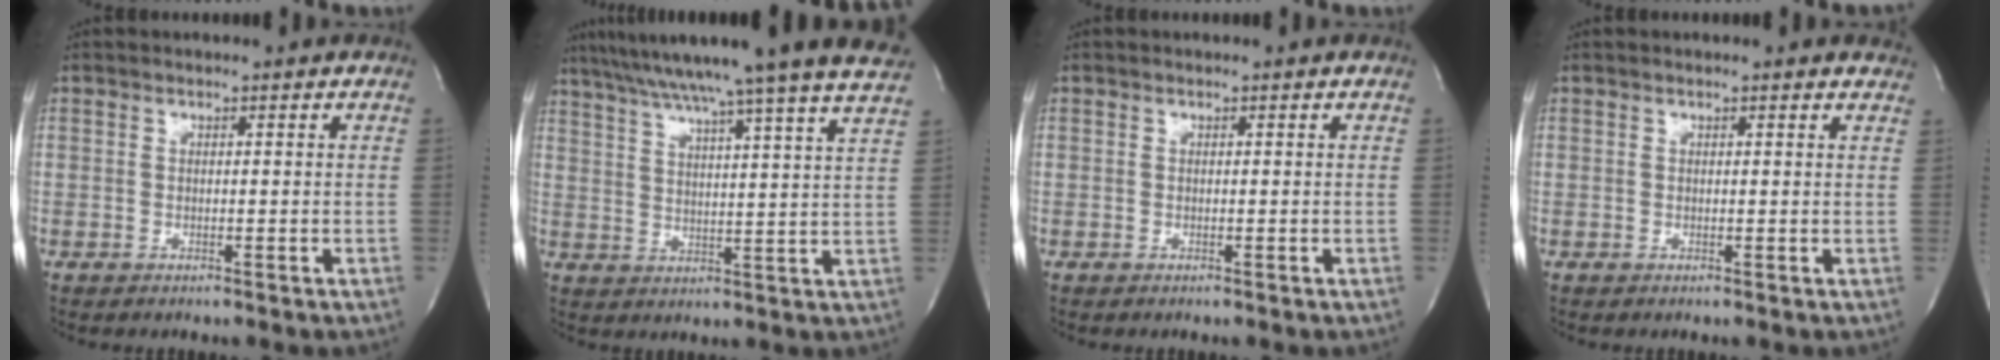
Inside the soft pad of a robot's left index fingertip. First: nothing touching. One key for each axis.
{"total": 24.3, "fx": 20.8, "fy": -1.7, "fz": 12.6, "tx": -0.218, "ty": -0.020, "tz": 0.279}
{"total": 0.0}
{"total": 3.4, "fx": 3.2, "fy": 0.7, "fz": 1.0, "tx": -0.014, "ty": 0.003, "tz": 0.020}